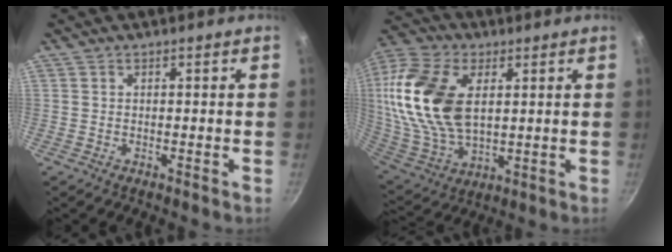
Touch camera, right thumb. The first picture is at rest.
{"total": 23.4, "force": [4.9, 14.2, 17.9], "torque": [-0.363, -0.014, 0.094]}